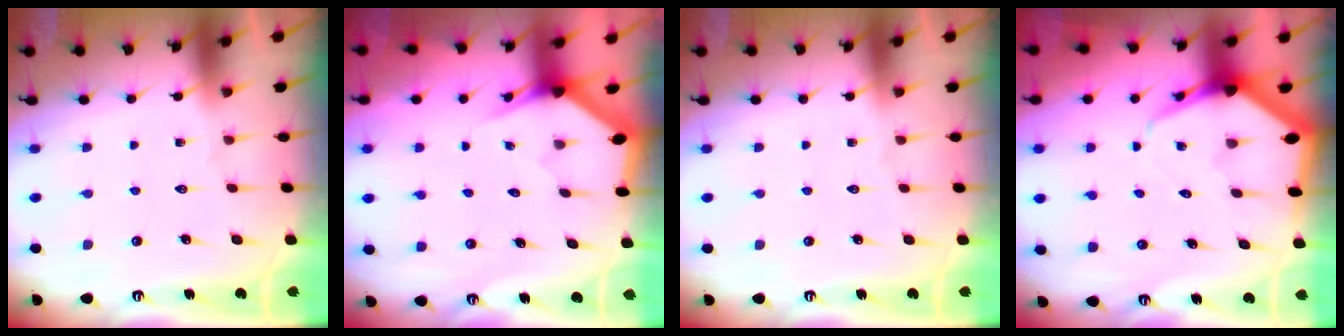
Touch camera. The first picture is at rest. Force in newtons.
{"total": 3.0, "press": 3.0, "slide": 0.1}
{"total": 0.0}
{"total": 7.2, "press": 7.2, "slide": 0.8}